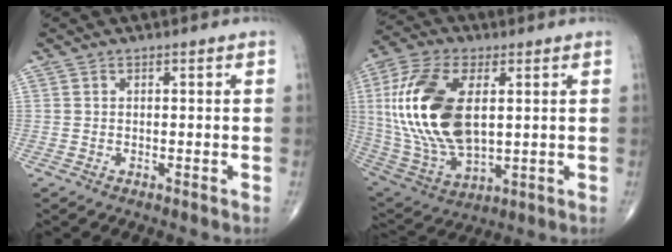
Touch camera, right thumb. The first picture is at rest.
{"total": 21.8, "force": [3.3, 11.5, 18.2], "torque": [-0.383, -0.016, 0.063]}